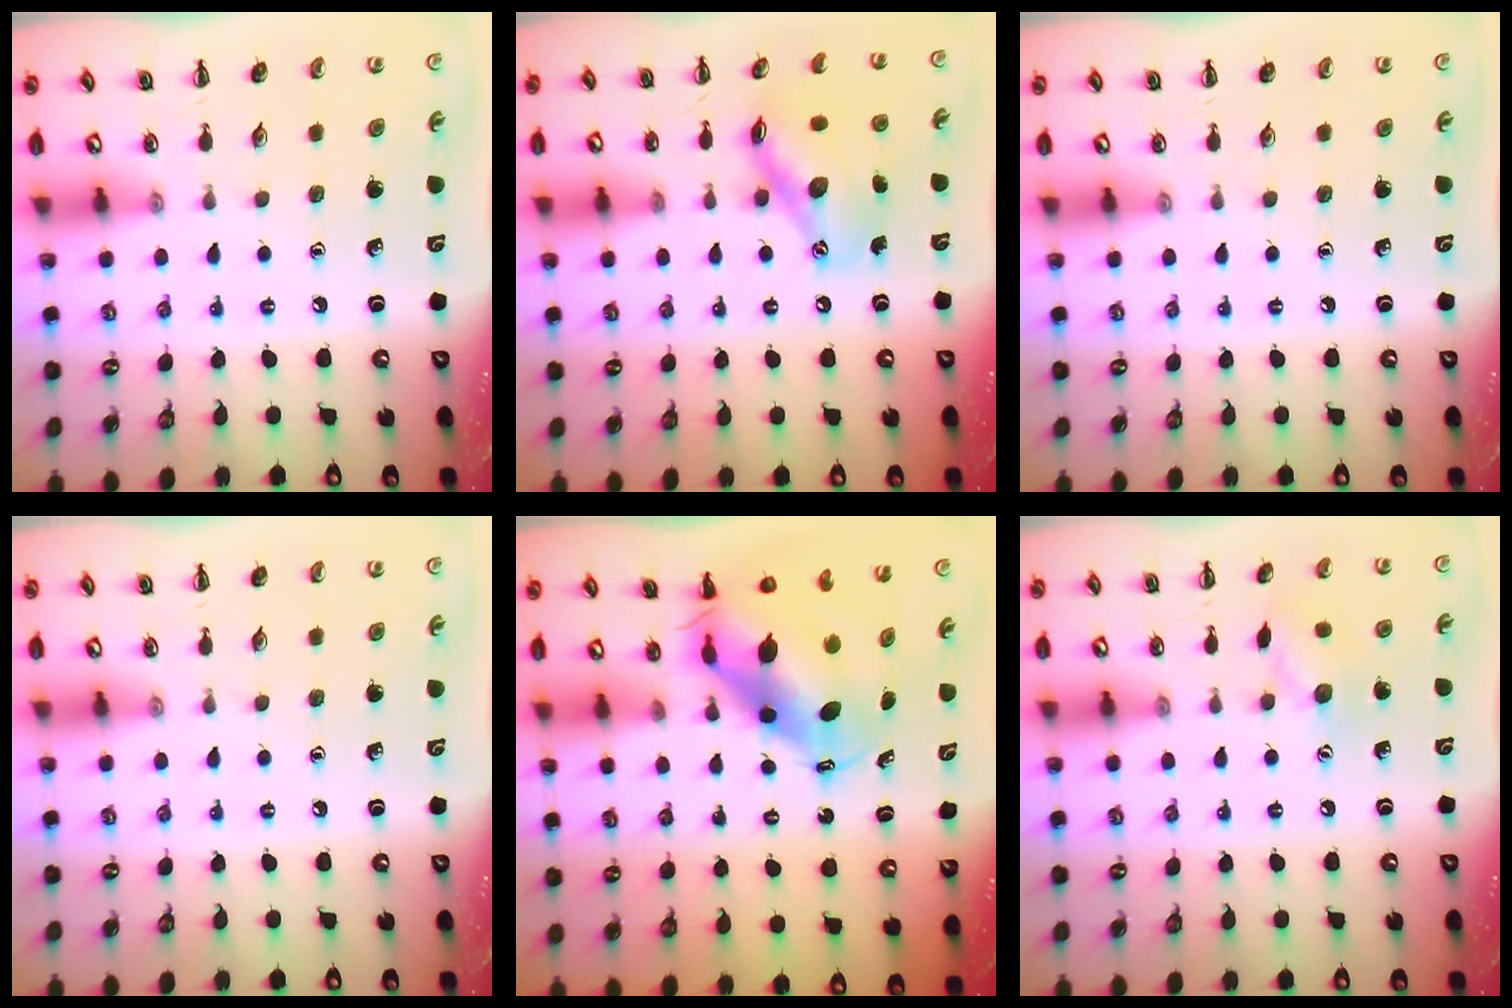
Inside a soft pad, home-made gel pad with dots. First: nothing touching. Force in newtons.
{"total": 13.9, "press": 13.6, "slide": 2.4}
{"total": 0.0}
{"total": 0.0}
{"total": 8.3, "press": 8.0, "slide": 2.1}
{"total": 7.9, "press": 7.8, "slide": 1.0}